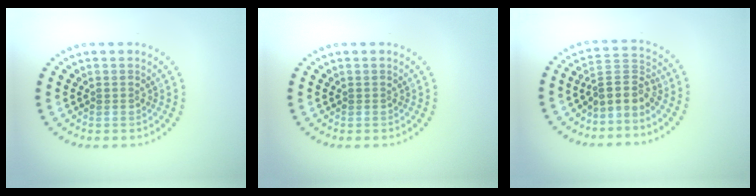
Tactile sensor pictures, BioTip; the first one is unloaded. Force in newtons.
{"total": 0.0}
{"total": 3.0, "press": 2.2, "slide": 2.0}